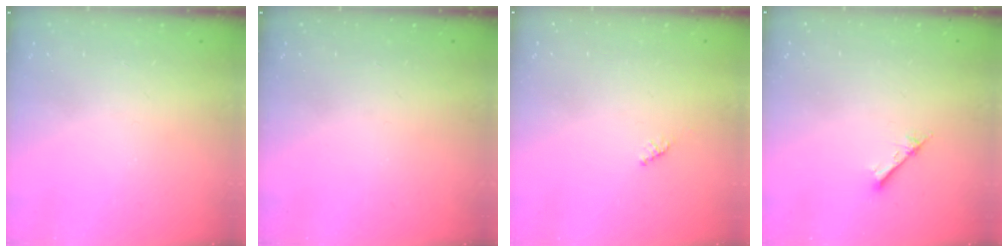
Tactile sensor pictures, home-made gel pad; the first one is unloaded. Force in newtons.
{"total": 0.0}
{"total": 1.6, "press": 1.5, "slide": 0.4}
{"total": 2.4, "press": 2.4, "slide": 0.3}